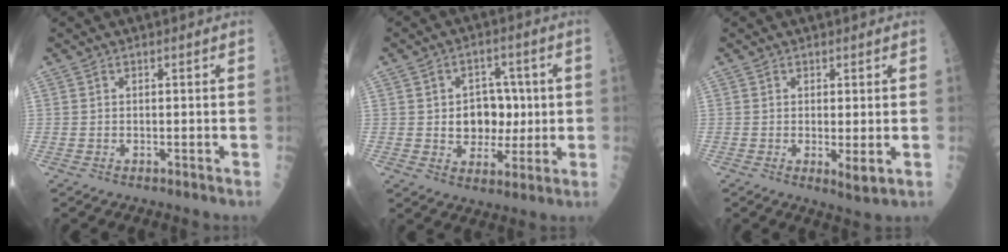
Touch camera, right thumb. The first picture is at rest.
{"total": 8.8, "force": [0.6, 6.8, 5.6], "torque": [-0.032, 0.006, 0.016]}
{"total": 2.8, "force": [-0.2, 0.6, 2.7], "torque": [-0.043, -0.010, -0.003]}